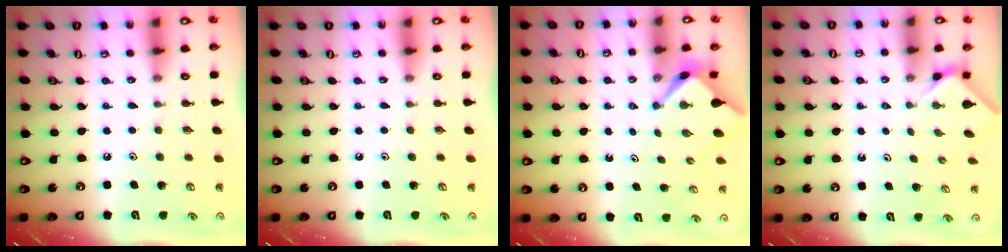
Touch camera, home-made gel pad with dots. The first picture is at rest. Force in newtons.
{"total": 0.0}
{"total": 2.3, "press": 2.3, "slide": 0.3}
{"total": 1.3, "press": 1.3, "slide": 0.4}